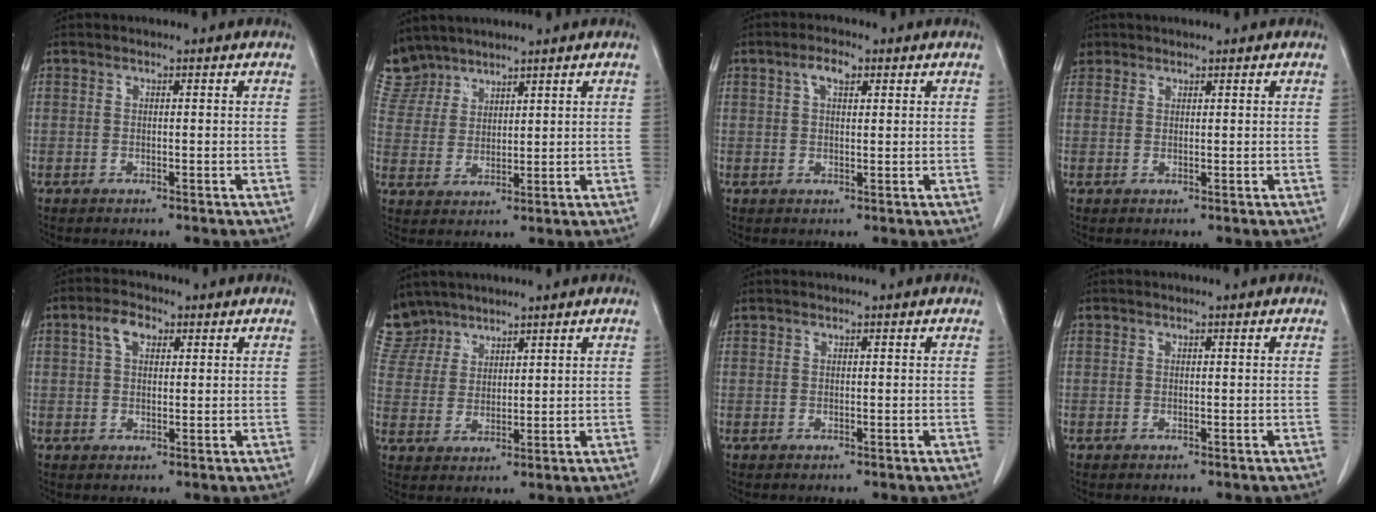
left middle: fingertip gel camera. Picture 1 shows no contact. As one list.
[{"total": 7.7, "force": [7.0, 3.1, 0.1], "torque": [-0.009, 0.006, 0.153]}, {"total": 3.2, "force": [1.5, 1.4, 2.5], "torque": [-0.049, 0.011, 0.028]}, {"total": 3.0, "force": [1.9, 2.3, 0.3], "torque": [-0.006, 0.013, 0.037]}, {"total": 3.9, "force": [1.7, 2.3, 2.6], "torque": [-0.055, 0.015, 0.033]}, {"total": 8.9, "force": [7.7, 4.5, 0.5], "torque": [-0.021, 0.008, 0.164]}, {"total": 0.0}, {"total": 0.0}]